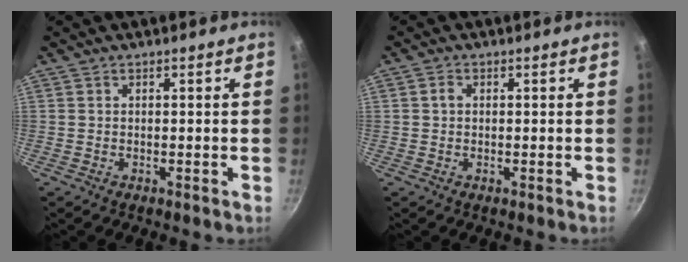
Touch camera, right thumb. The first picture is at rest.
{"total": 1.5, "force": [0.2, 1.2, 0.8], "torque": [-0.012, 0.008, 0.001]}